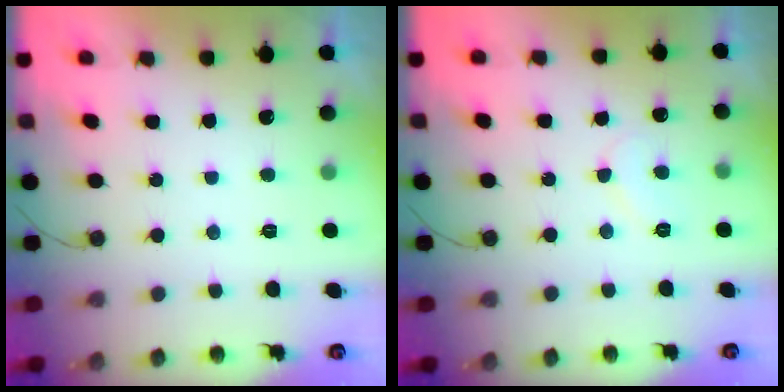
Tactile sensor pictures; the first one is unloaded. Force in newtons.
{"total": 6.0, "press": 6.0, "slide": 0.6}